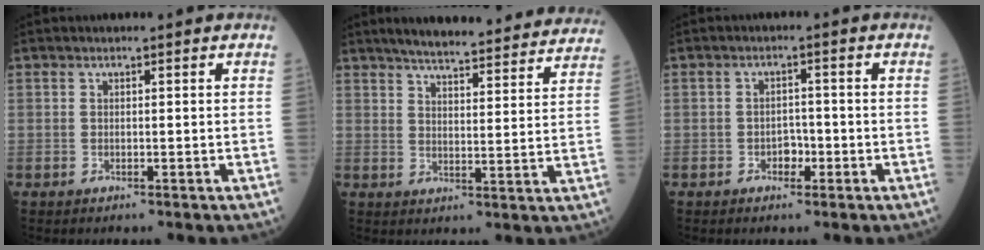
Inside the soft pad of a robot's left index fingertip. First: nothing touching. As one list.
[{"total": 24.6, "force": [22.5, 3.3, 9.3], "torque": [-0.128, -0.022, 0.275]}, {"total": 2.3, "force": [-1.1, 1.5, 1.4], "torque": [-0.017, 0.007, -0.018]}]